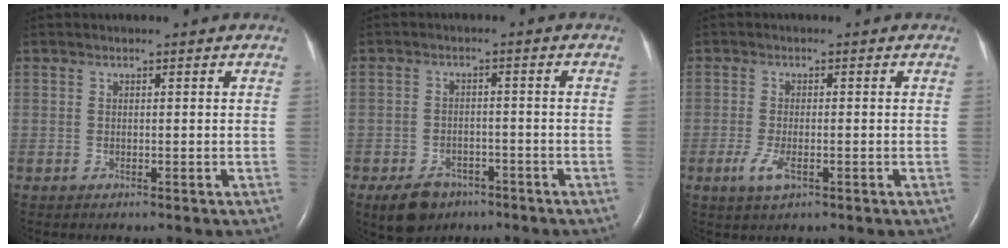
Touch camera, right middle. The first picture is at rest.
{"total": 6.1, "force": [-4.2, 3.7, 2.5], "torque": [-0.052, -0.002, -0.064]}
{"total": 3.4, "force": [-1.4, 1.1, 2.9], "torque": [-0.070, -0.006, -0.026]}